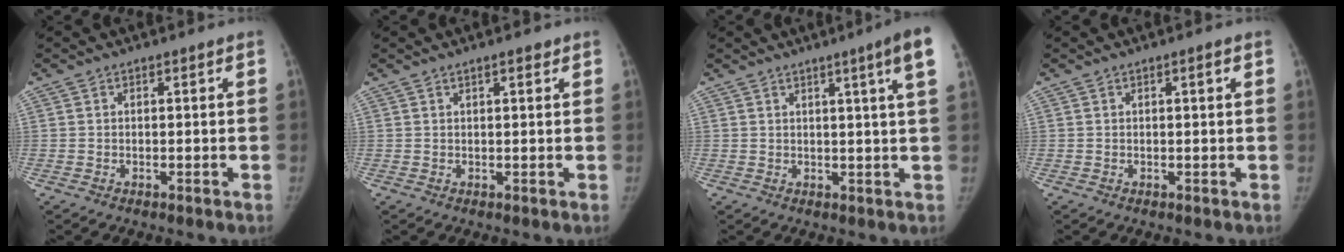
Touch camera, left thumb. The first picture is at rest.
{"total": 1.4, "force": [1.0, 0.5, 0.9], "torque": [-0.008, -0.004, 0.013]}
{"total": 6.6, "force": [3.3, -0.9, 5.6], "torque": [-0.067, -0.012, 0.038]}
{"total": 1.1, "force": [0.4, 0.1, 1.0], "torque": [-0.015, 0.001, 0.006]}